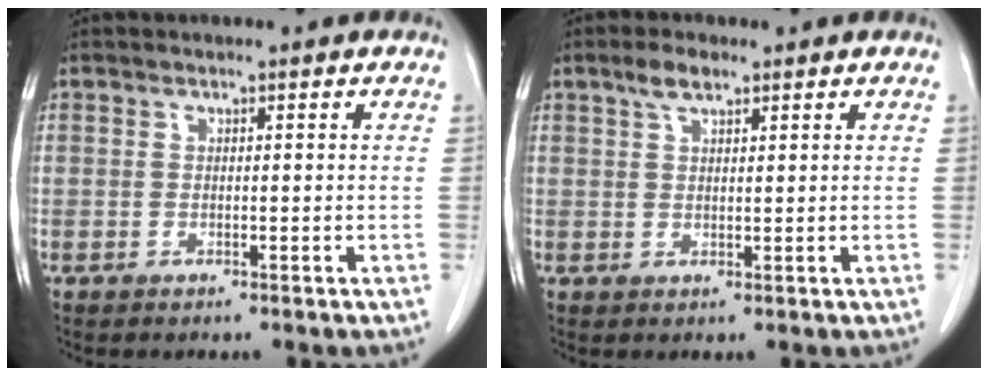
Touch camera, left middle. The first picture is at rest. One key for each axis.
{"total": 2.9, "fx": 2.0, "fy": 1.0, "fz": 1.9, "tx": -0.042, "ty": 0.006, "tz": 0.040}